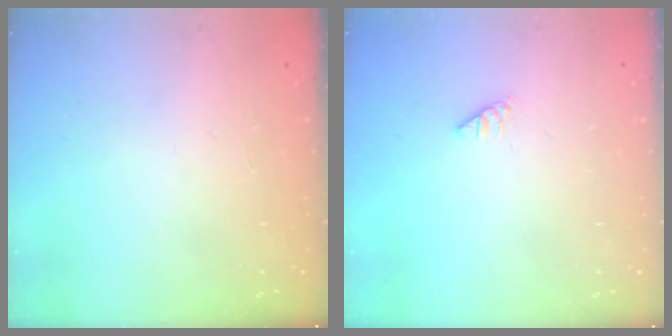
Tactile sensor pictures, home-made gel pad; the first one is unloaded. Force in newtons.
{"total": 0.0}